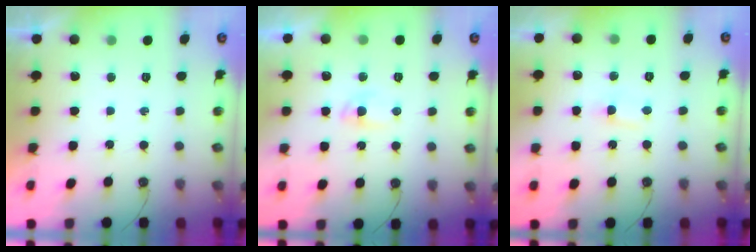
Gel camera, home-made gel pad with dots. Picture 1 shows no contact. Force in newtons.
{"total": 2.7, "press": 2.6, "slide": 0.4}
{"total": 2.8, "press": 2.7, "slide": 0.6}